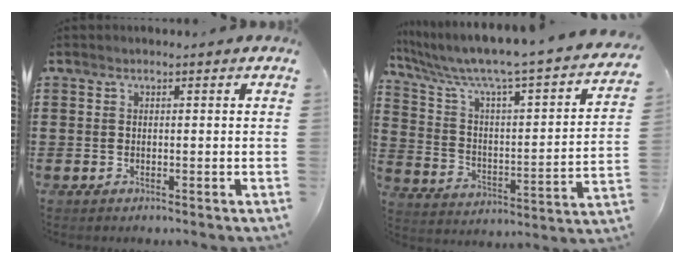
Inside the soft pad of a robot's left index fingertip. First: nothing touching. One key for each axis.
{"total": 6.0, "fx": 4.8, "fy": 0.4, "fz": 3.5, "tx": -0.093, "ty": -0.051, "tz": 0.072}